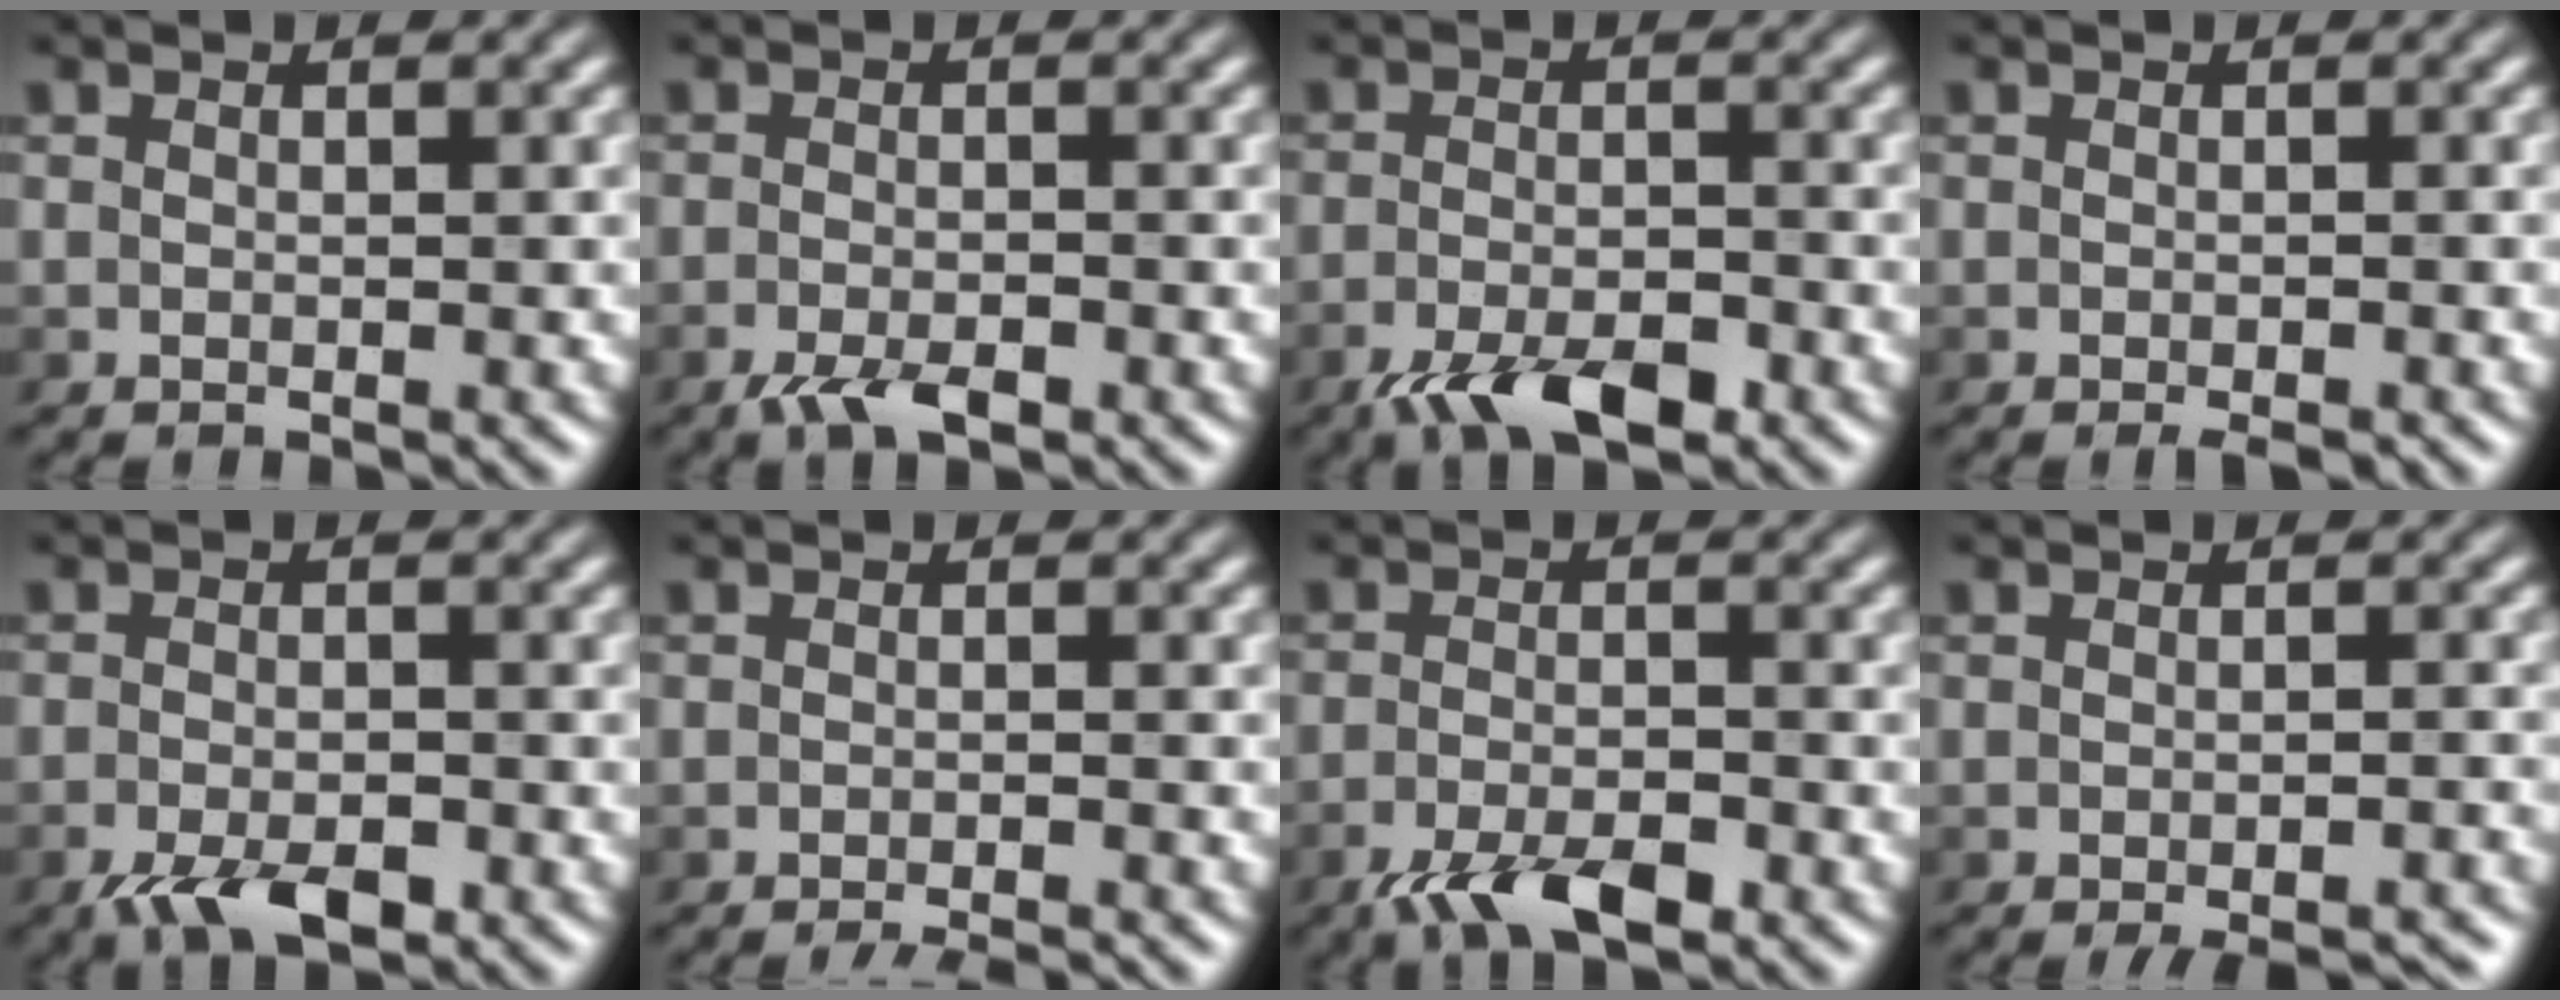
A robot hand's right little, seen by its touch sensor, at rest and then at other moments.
{"total": 3.0, "force": [-1.8, 1.0, 2.2], "torque": [-0.045, -0.006, -0.034]}
{"total": 5.3, "force": [-3.4, 1.8, 3.6], "torque": [-0.065, -0.005, -0.059]}
{"total": 1.5, "force": [-1.0, 0.4, 1.0], "torque": [-0.013, -0.004, -0.011]}
{"total": 4.2, "force": [-2.4, 1.6, 3.0], "torque": [-0.054, -0.007, -0.041]}
{"total": 2.5, "force": [-2.0, 0.3, 1.5], "torque": [-0.015, -0.003, -0.033]}
{"total": 4.8, "force": [-3.1, 1.5, 3.3], "torque": [-0.062, -0.007, -0.056]}
{"total": 4.3, "force": [-3.1, 1.0, 2.7], "torque": [-0.037, -0.003, -0.035]}